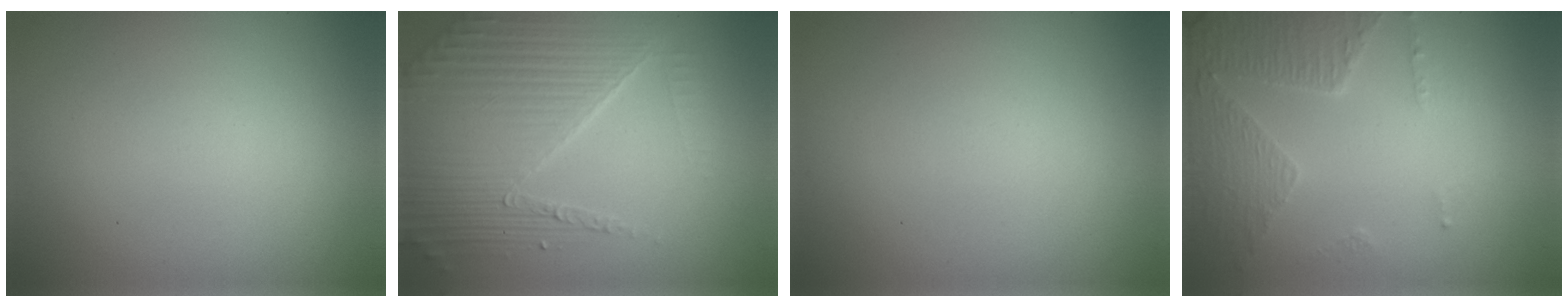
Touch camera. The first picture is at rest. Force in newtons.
{"total": 6.7, "press": 5.0, "slide": 4.5}
{"total": 0.0}
{"total": 4.6, "press": 3.4, "slide": 3.1}